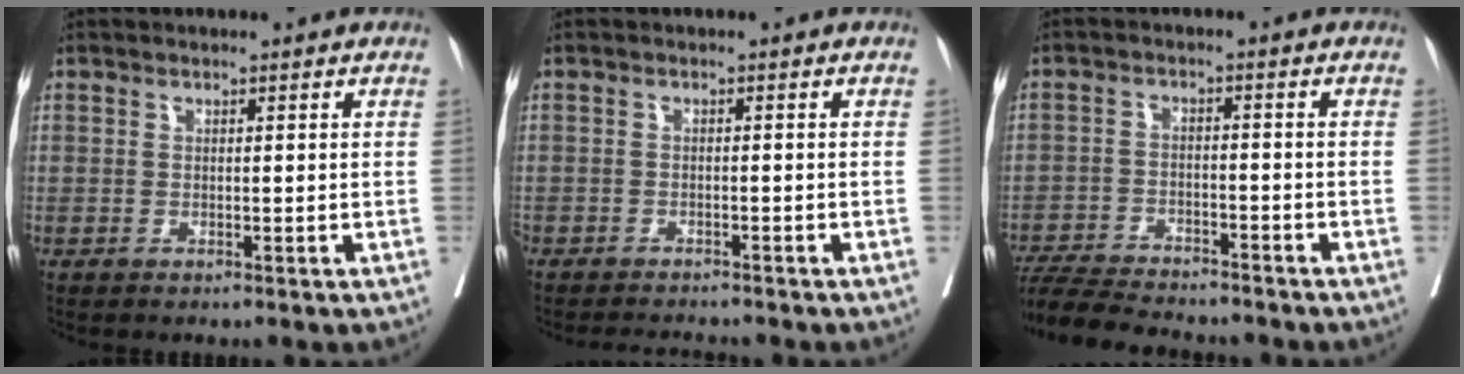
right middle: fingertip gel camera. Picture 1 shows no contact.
{"total": 4.8, "force": [-4.6, 0.5, 1.2], "torque": [-0.010, -0.007, -0.068]}
{"total": 11.4, "force": [-10.5, 1.5, 4.1], "torque": [-0.066, -0.008, -0.166]}